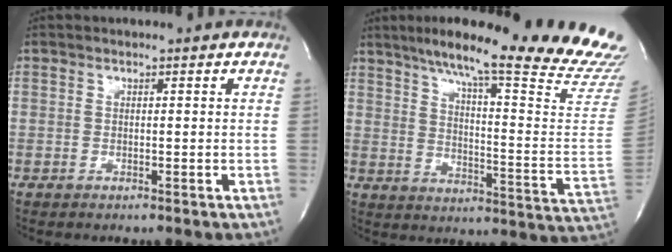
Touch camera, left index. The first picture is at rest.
{"total": 29.2, "force": [24.9, 0.0, 15.2], "torque": [-0.201, -0.089, 0.316]}